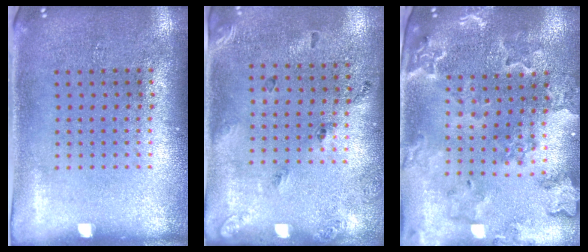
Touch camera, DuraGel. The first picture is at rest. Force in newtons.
{"total": 1.8, "press": 1.1, "slide": 1.5}
{"total": 1.9, "press": 1.9, "slide": 0.3}